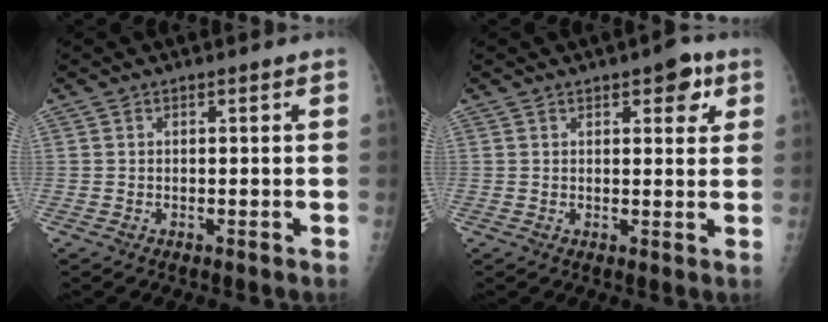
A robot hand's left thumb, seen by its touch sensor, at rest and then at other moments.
{"total": 5.1, "force": [2.6, 2.4, 3.7], "torque": [-0.022, -0.007, 0.025]}